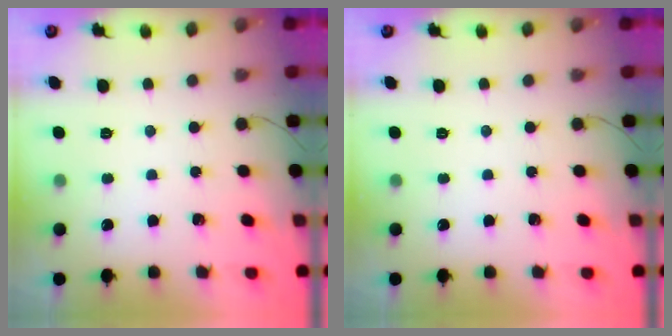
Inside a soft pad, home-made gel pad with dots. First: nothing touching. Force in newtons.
{"total": 0.0}